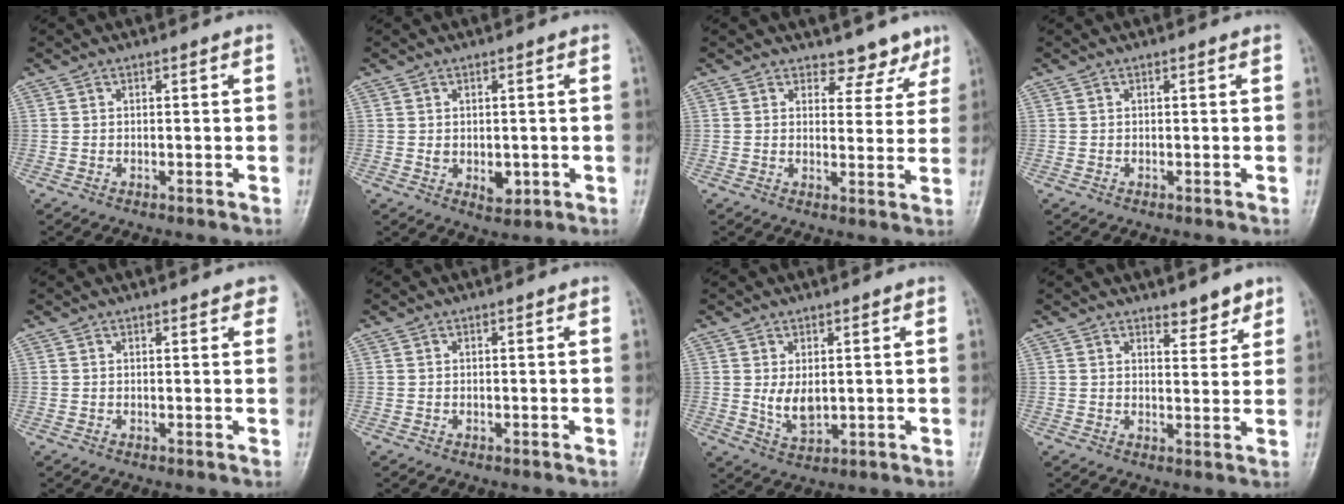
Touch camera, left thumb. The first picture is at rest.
{"total": 3.9, "force": [-0.5, 2.6, 2.8], "torque": [-0.027, -0.006, 0.001]}
{"total": 5.0, "force": [4.1, 2.8, 0.8], "torque": [0.022, -0.032, 0.044]}
{"total": 0.0}
{"total": 3.0, "force": [2.0, 1.2, 1.9], "torque": [-0.004, -0.001, 0.020]}
{"total": 0.0}
{"total": 4.8, "force": [0.6, 2.8, 3.9], "torque": [-0.058, -0.015, 0.022]}
{"total": 3.9, "force": [3.1, 1.6, 1.6], "torque": [-0.001, -0.023, 0.045]}